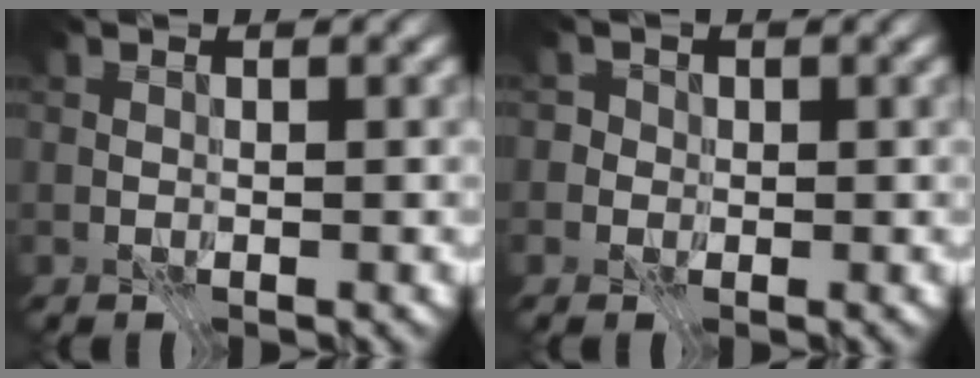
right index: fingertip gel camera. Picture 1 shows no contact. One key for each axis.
{"total": 2.8, "fx": 0.5, "fy": 2.7, "fz": 0.8, "tx": 0.008, "ty": 0.021, "tz": -0.010}